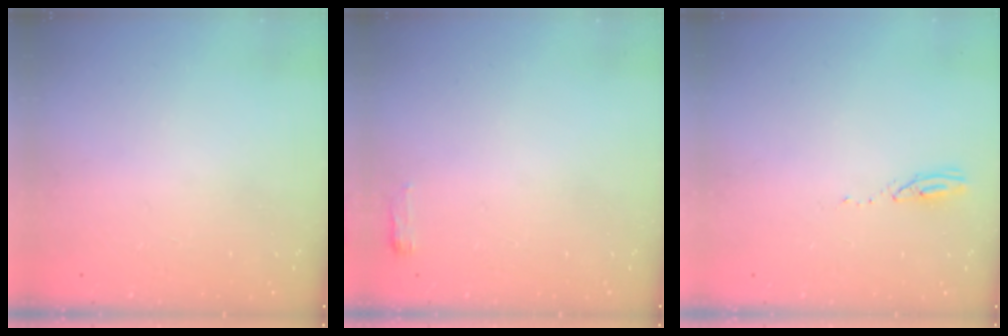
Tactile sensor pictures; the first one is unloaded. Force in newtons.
{"total": 2.7, "press": 2.6, "slide": 0.8}
{"total": 3.4, "press": 3.4, "slide": 0.4}